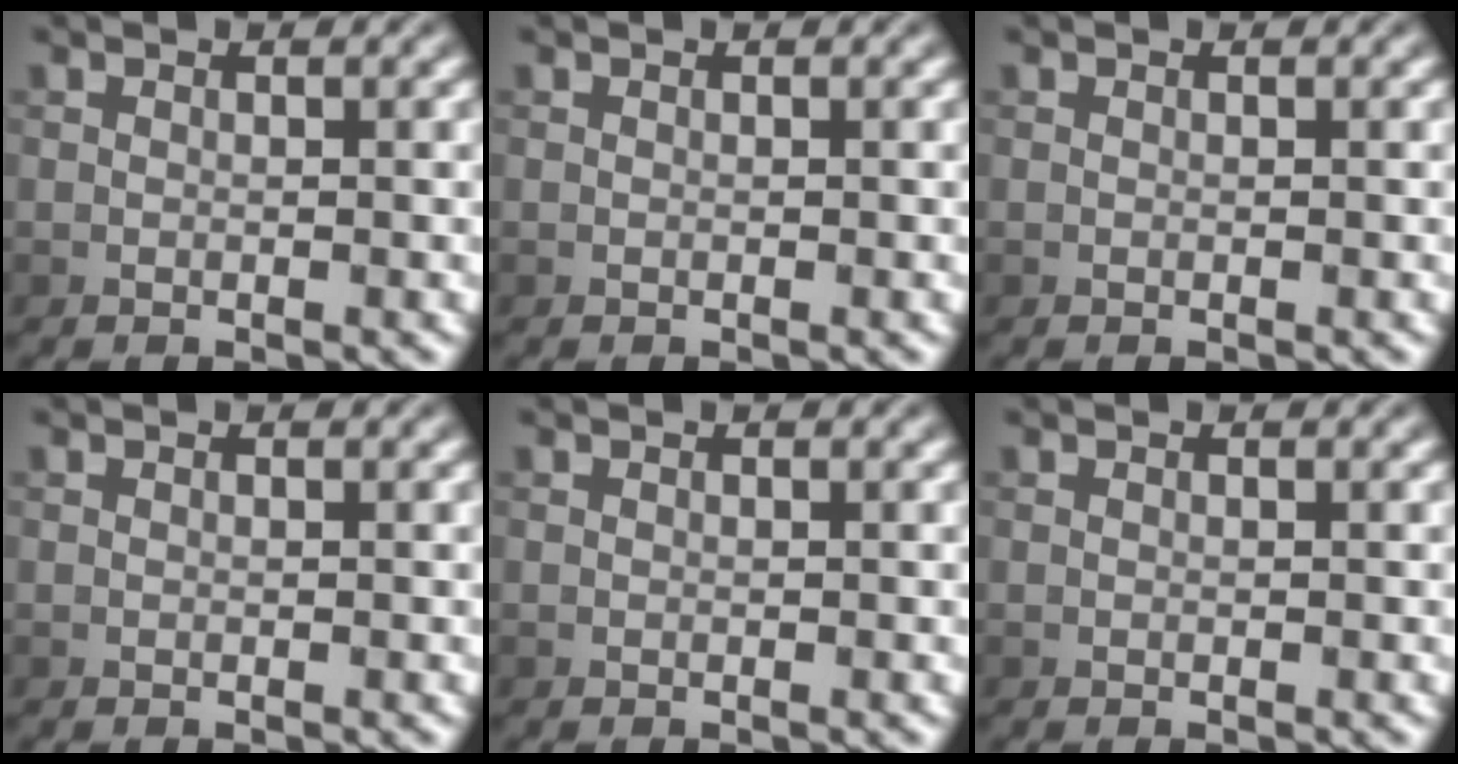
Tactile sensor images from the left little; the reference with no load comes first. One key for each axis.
{"total": 0.0}
{"total": 0.0}
{"total": 0.0}
{"total": 0.0}
{"total": 0.0}